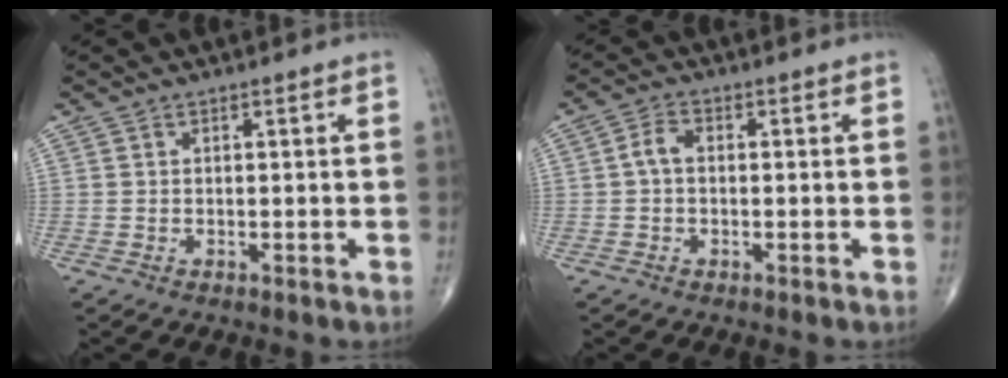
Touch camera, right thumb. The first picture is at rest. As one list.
[{"total": 2.8, "force": [-0.2, 1.8, 2.2], "torque": [-0.043, 0.011, -0.011]}]